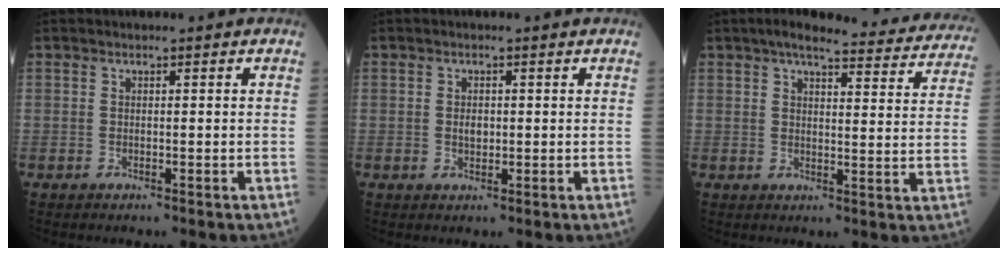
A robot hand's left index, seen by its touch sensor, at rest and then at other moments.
{"total": 1.5, "force": [0.1, 0.9, 1.1], "torque": [-0.019, 0.000, 0.003]}
{"total": 20.3, "force": [18.3, 3.7, 8.1], "torque": [-0.095, -0.013, 0.205]}